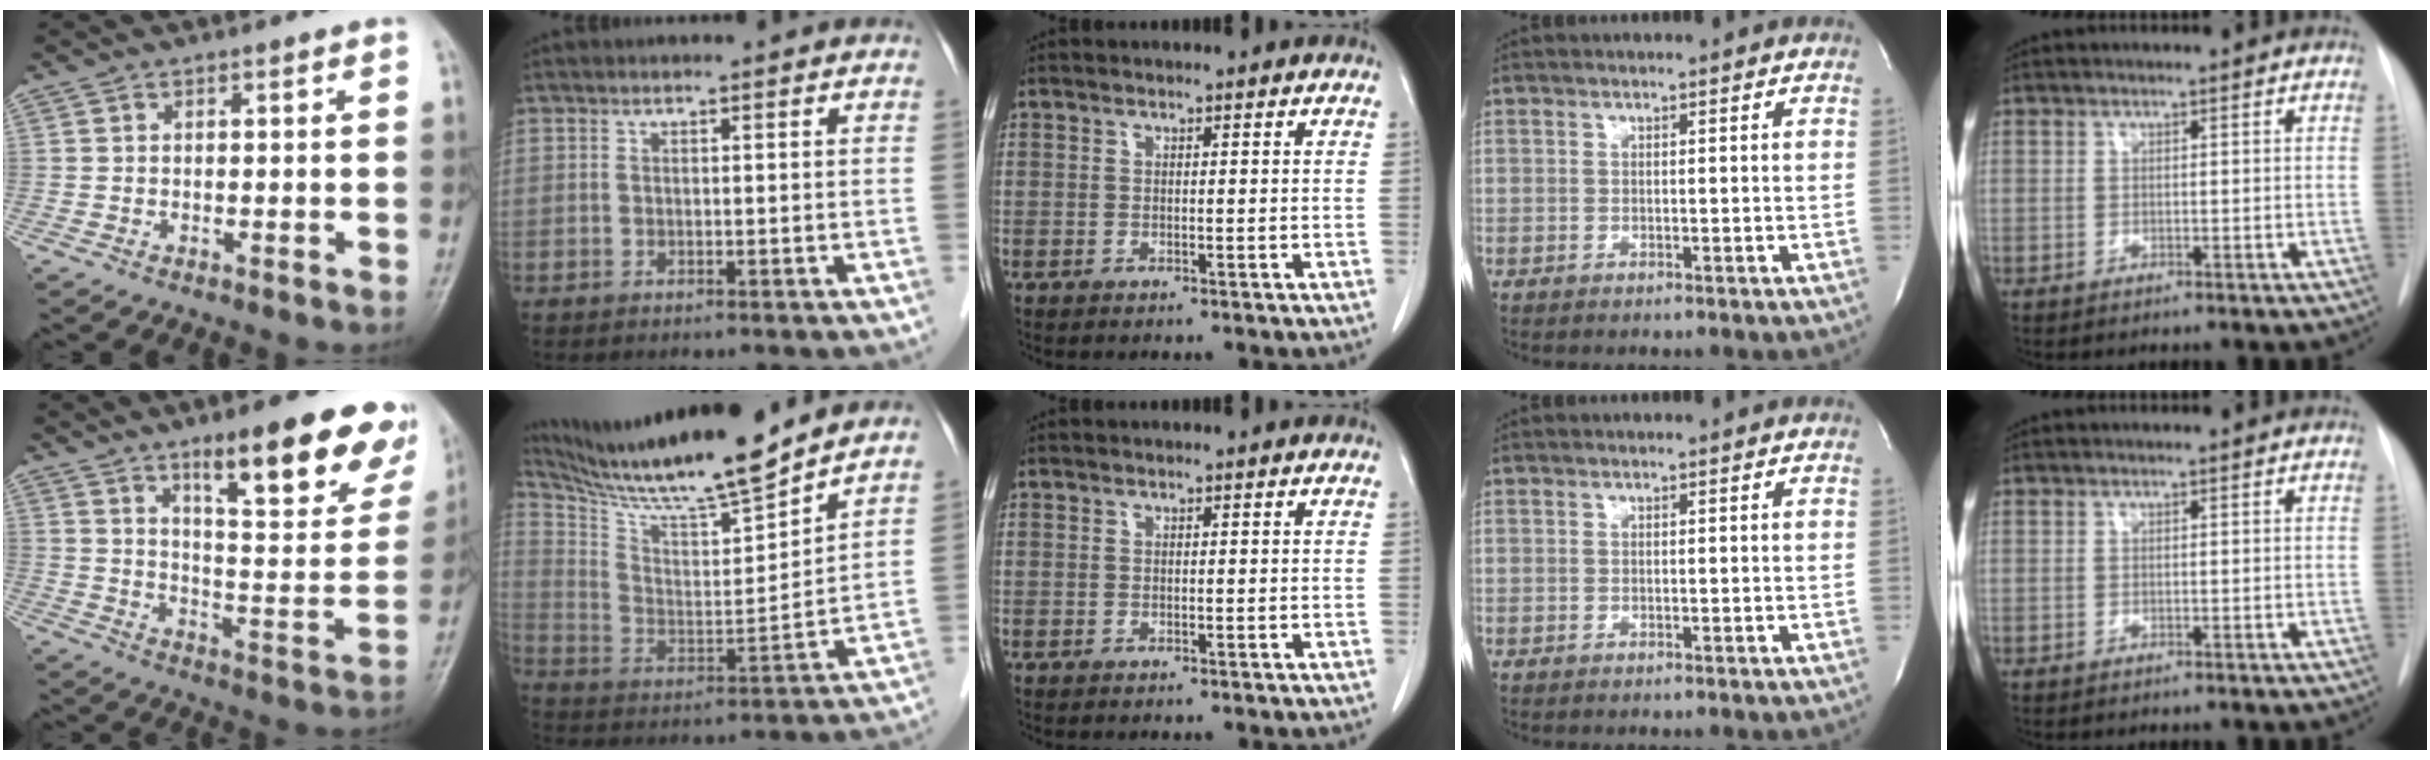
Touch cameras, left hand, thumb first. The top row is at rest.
{"thumb": {"total": 20.3, "force": [12.6, 5.7, 14.9], "torque": [-0.155, -0.064, 0.182]}, "index": {"total": 17.3, "force": [15.6, -0.3, 7.6], "torque": [-0.148, -0.008, 0.271]}}